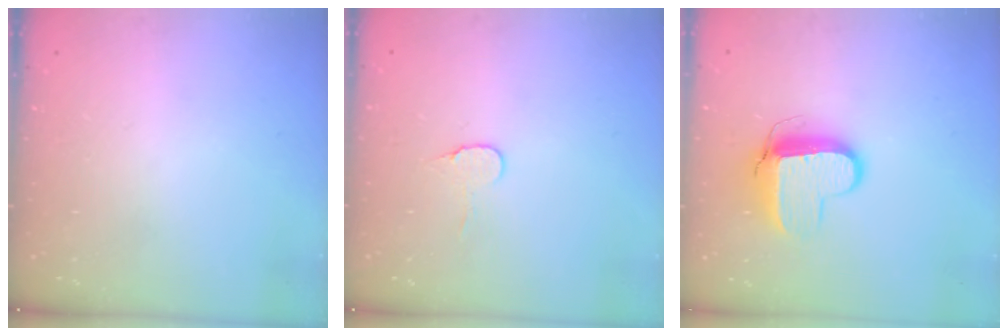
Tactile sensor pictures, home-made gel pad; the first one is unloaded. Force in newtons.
{"total": 6.1, "press": 6.1, "slide": 0.5}
{"total": 9.9, "press": 9.9, "slide": 0.9}